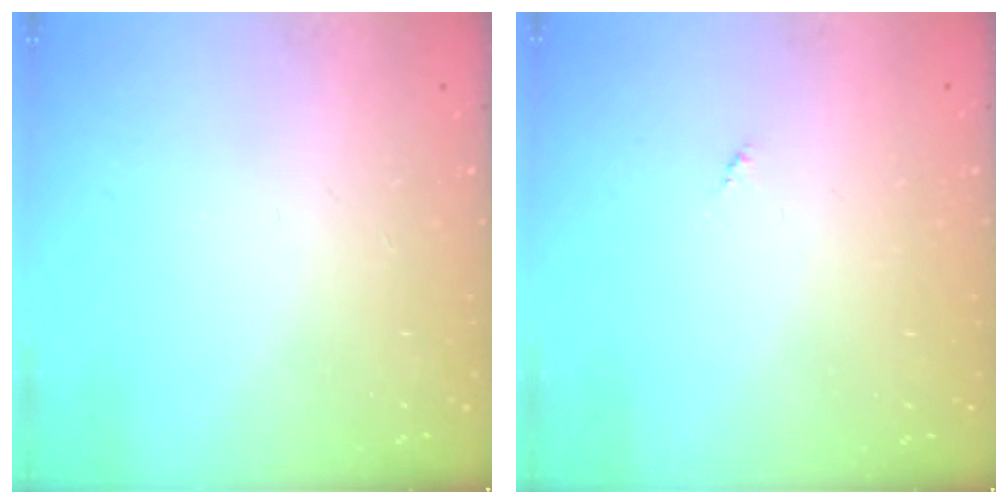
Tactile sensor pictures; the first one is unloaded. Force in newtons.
{"total": 0.0}